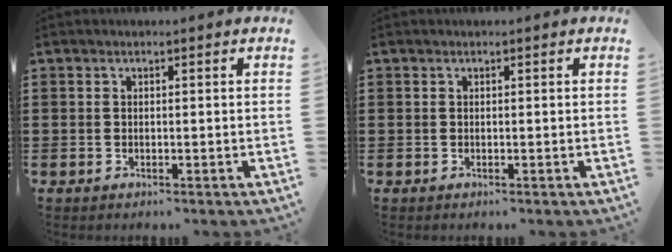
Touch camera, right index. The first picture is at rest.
{"total": 0.0}